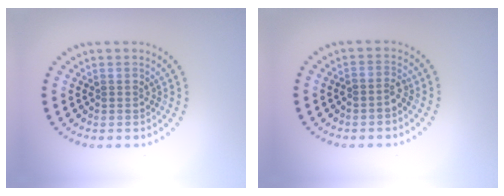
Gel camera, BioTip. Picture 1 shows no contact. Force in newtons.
{"total": 1.3, "press": 1.1, "slide": 0.6}